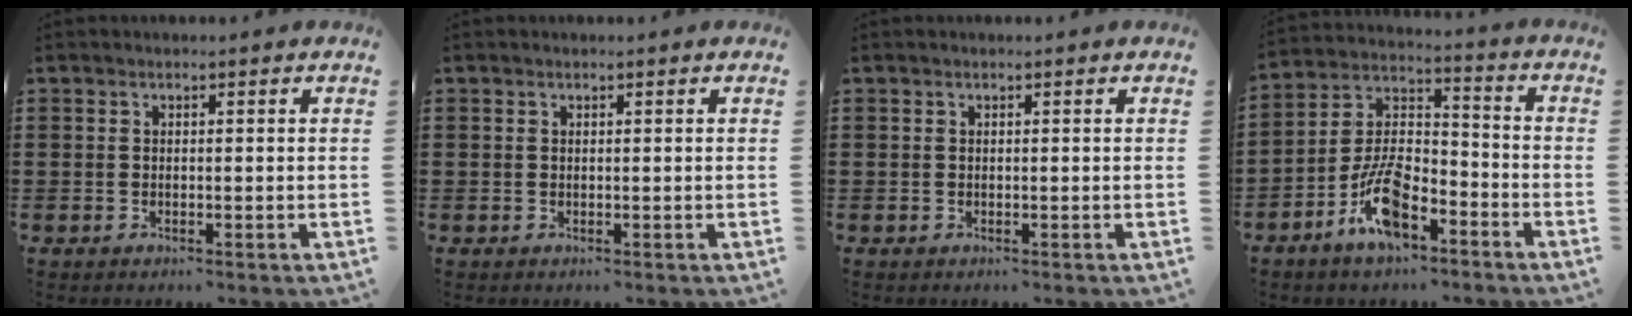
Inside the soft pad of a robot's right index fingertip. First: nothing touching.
{"total": 0.0}
{"total": 0.0}
{"total": 10.3, "force": [-6.2, 4.1, 7.1], "torque": [-0.152, 0.004, -0.116]}